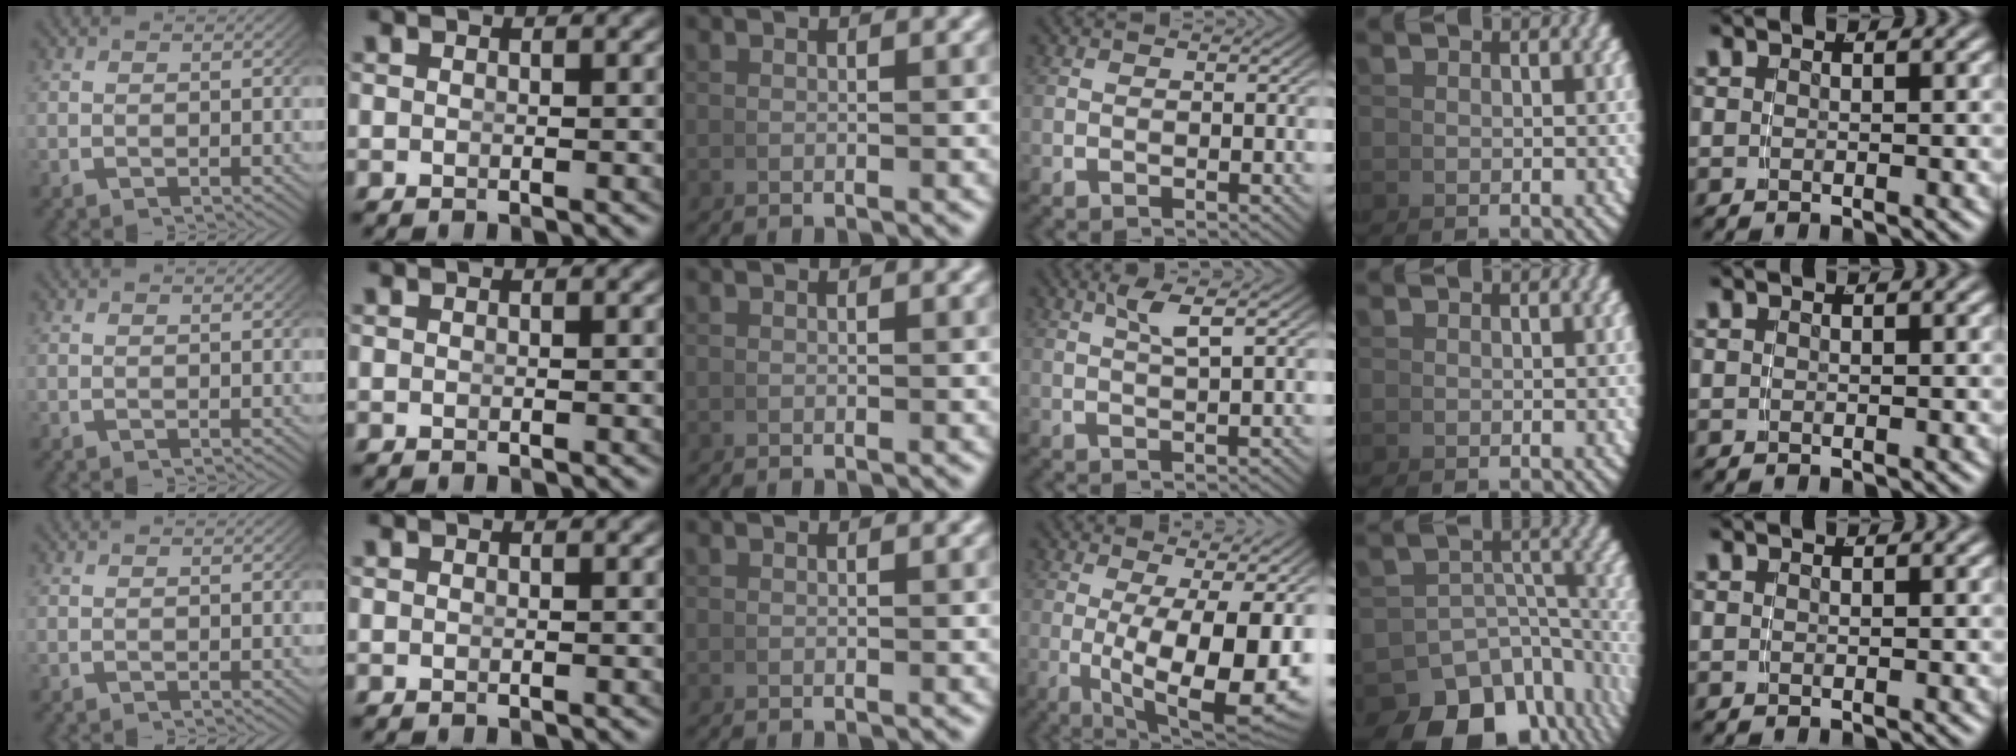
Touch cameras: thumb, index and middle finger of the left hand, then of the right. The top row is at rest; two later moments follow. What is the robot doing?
{"motion": "grasp_and_lifting", "object": "coin"}